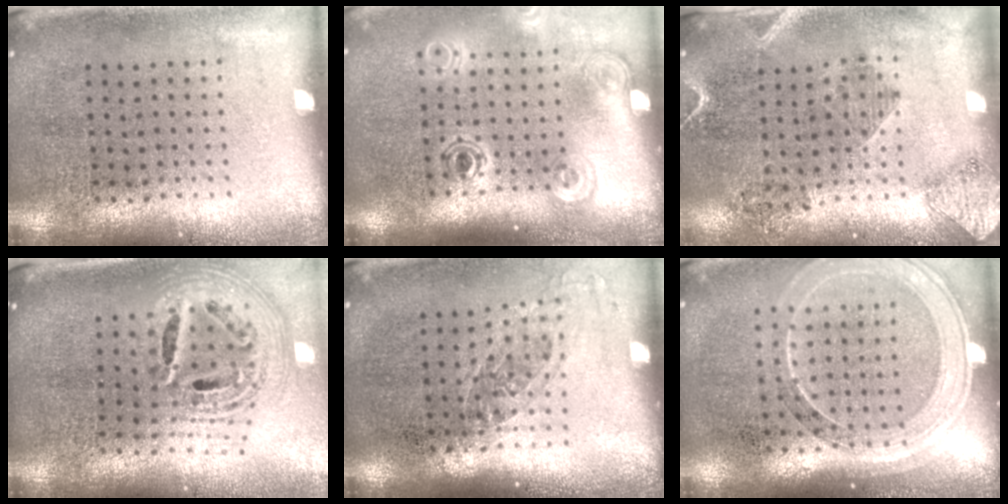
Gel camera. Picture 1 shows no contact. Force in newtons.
{"total": 1.8, "press": 1.2, "slide": 1.3}
{"total": 1.9, "press": 1.7, "slide": 1.0}
{"total": 2.7, "press": 1.8, "slide": 1.9}
{"total": 1.2, "press": 1.0, "slide": 0.7}
{"total": 1.7, "press": 1.5, "slide": 0.7}